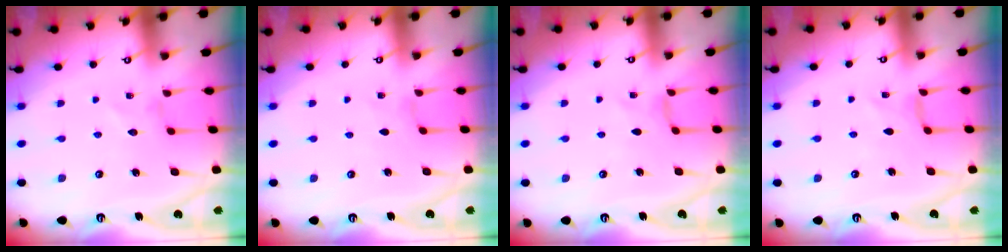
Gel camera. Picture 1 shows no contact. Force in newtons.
{"total": 0.6, "press": 0.6, "slide": 0.2}
{"total": 0.0}
{"total": 0.7, "press": 0.6, "slide": 0.1}